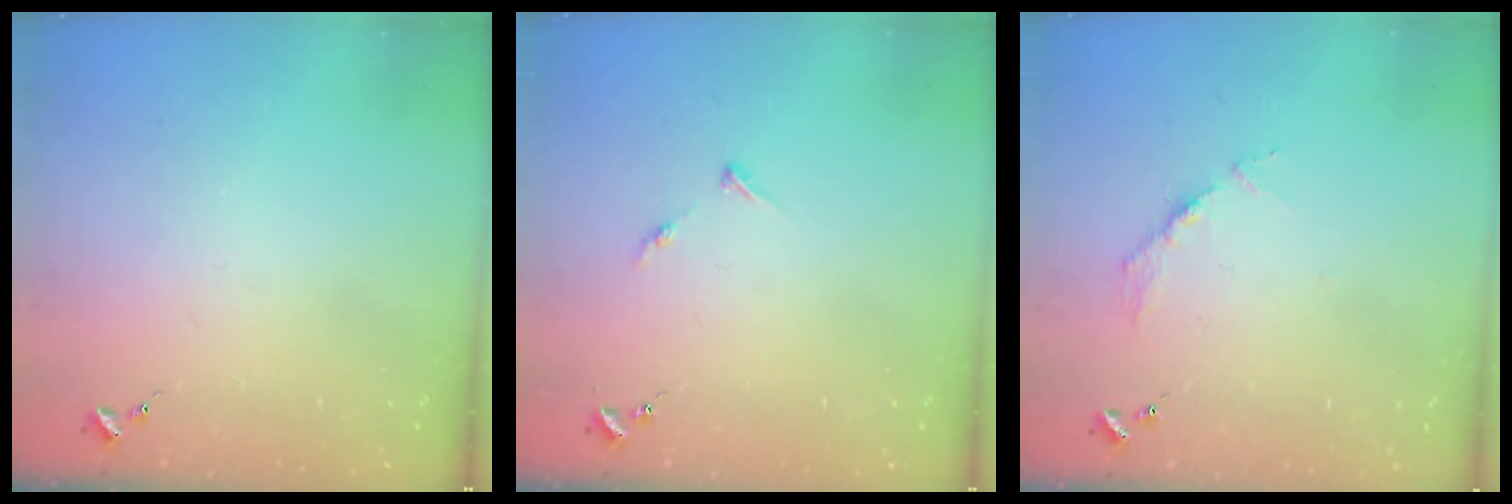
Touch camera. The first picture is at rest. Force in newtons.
{"total": 4.0, "press": 3.9, "slide": 0.5}
{"total": 3.6, "press": 3.6, "slide": 0.4}